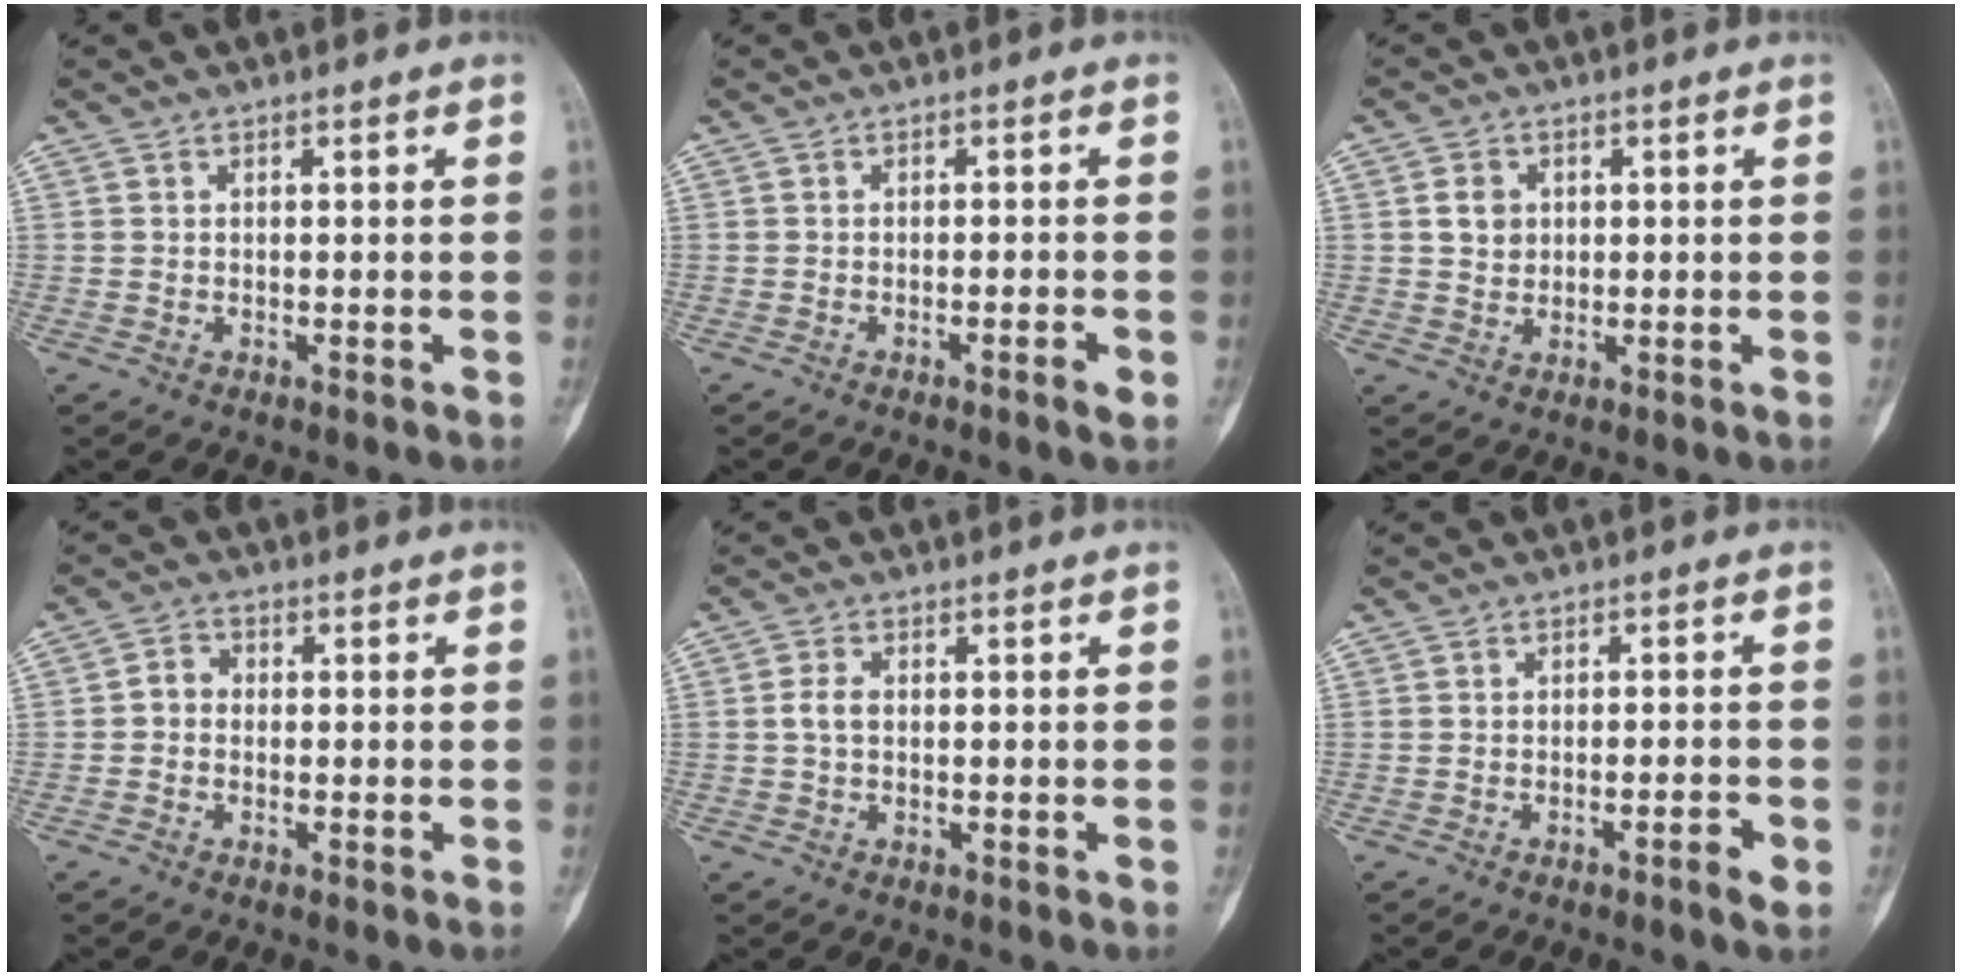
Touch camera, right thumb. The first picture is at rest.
{"total": 2.1, "force": [-1.0, 0.2, 1.8], "torque": [-0.033, 0.001, -0.017]}
{"total": 4.2, "force": [1.0, 3.5, 2.0], "torque": [-0.016, -0.002, 0.018]}
{"total": 2.7, "force": [-0.5, 2.3, 1.4], "torque": [-0.011, 0.010, -0.019]}
{"total": 2.5, "force": [0.0, 1.5, 1.9], "torque": [-0.041, 0.005, -0.002]}
{"total": 2.8, "force": [-1.4, 0.3, 2.4], "torque": [-0.042, 0.006, -0.023]}